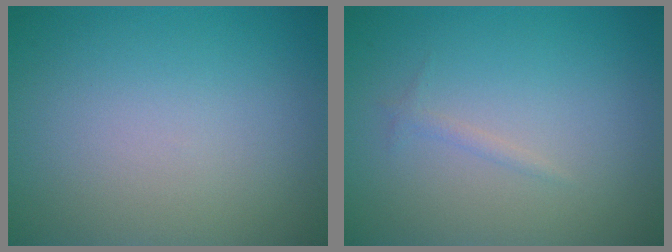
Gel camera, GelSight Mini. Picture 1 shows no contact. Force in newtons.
{"total": 0.6, "press": 0.6, "slide": 0.1}